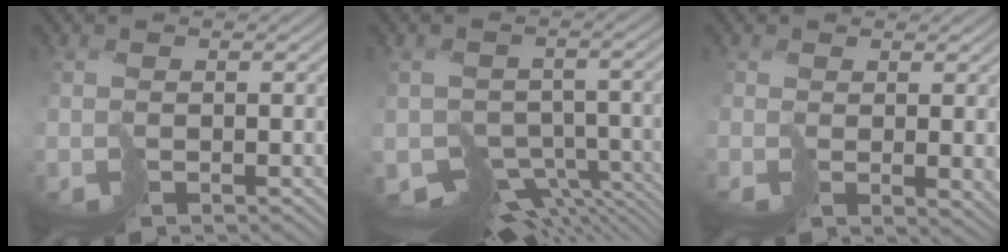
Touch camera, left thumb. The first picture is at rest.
{"total": 8.3, "force": [-4.8, 4.9, 4.7], "torque": [-0.093, -0.019, -0.052]}
{"total": 2.2, "force": [0.4, 1.0, 1.9], "torque": [-0.029, -0.019, 0.022]}